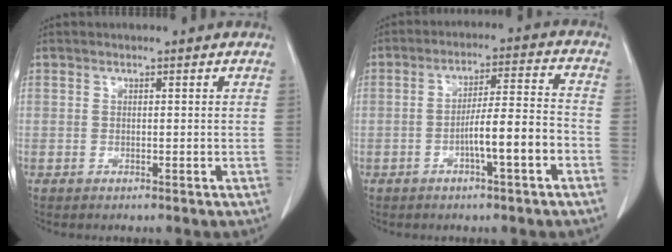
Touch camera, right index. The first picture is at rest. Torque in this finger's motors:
{"motor_torque": [1.06, -0.39, 0.53, 0.14]}